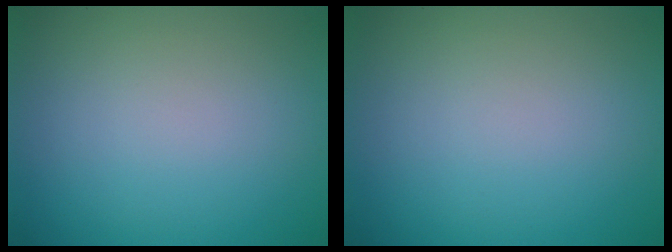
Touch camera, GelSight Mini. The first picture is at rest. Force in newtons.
{"total": 0.0}